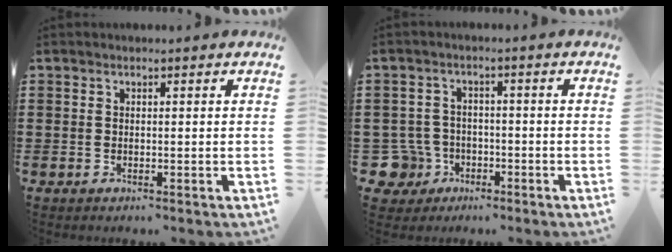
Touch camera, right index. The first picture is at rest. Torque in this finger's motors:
{"motor_torque": [-0.13, 0.47, 0.01, -0.04]}